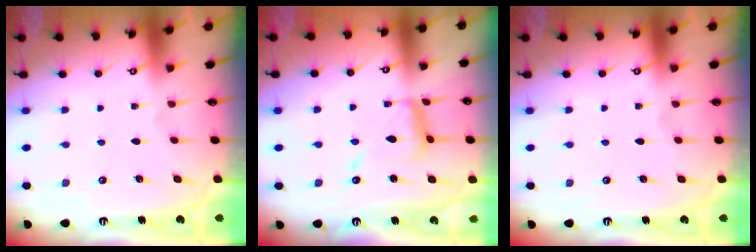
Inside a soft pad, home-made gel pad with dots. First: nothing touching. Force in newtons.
{"total": 10.9, "press": 10.9, "slide": 0.8}
{"total": 0.0}